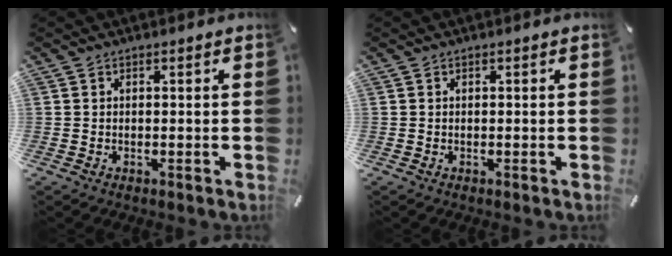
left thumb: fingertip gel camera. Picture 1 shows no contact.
{"total": 0.0}